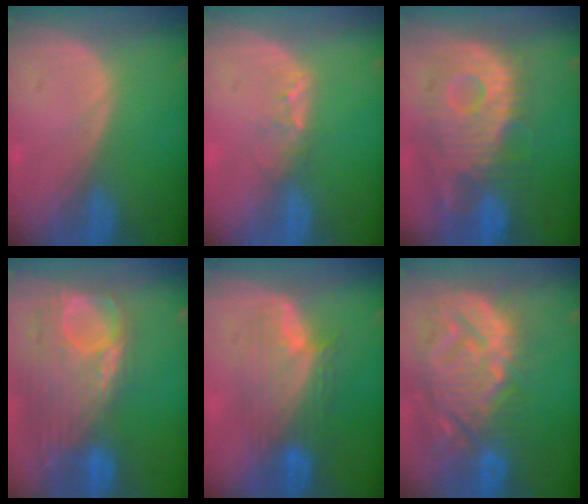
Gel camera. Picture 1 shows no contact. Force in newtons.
{"total": 2.0, "press": 1.9, "slide": 0.4}
{"total": 12.0, "press": 10.8, "slide": 5.3}
{"total": 12.7, "press": 10.6, "slide": 6.9}
{"total": 7.7, "press": 7.6, "slide": 0.7}
{"total": 14.4, "press": 12.4, "slide": 7.4}